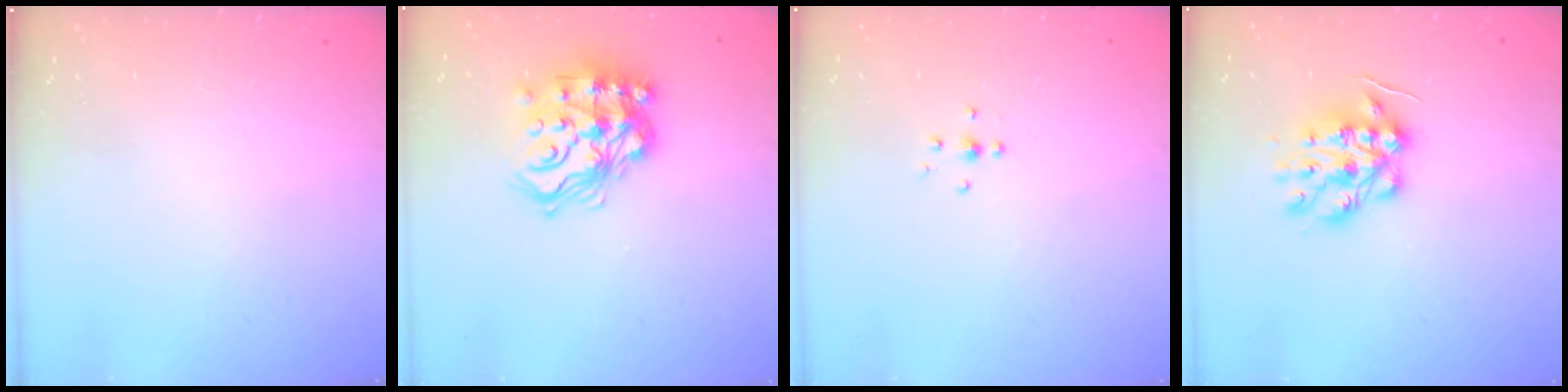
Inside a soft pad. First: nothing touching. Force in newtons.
{"total": 16.9, "press": 16.7, "slide": 2.8}
{"total": 4.2, "press": 4.1, "slide": 0.8}
{"total": 13.3, "press": 13.3, "slide": 0.3}